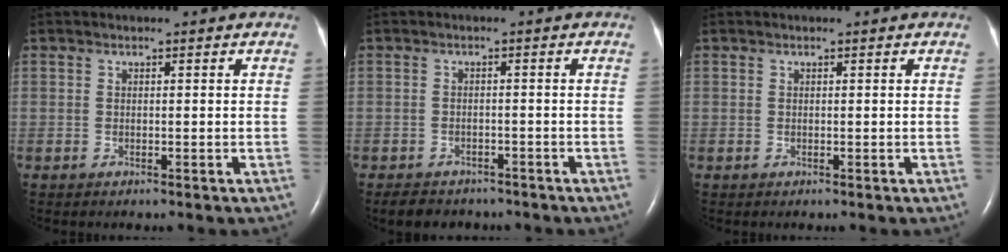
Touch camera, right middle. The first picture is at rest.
{"total": 5.4, "force": [-4.6, 2.3, 1.5], "torque": [-0.028, -0.004, -0.059]}
{"total": 0.0}